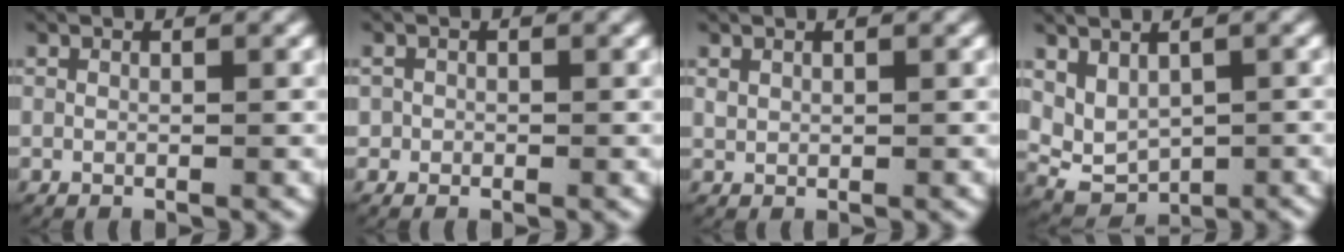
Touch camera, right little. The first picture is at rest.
{"total": 0.9, "force": [-0.2, 0.9, 0.1], "torque": [-0.004, -0.002, -0.005]}
{"total": 0.7, "force": [0.4, 0.5, 0.3], "torque": [-0.009, -0.001, 0.014]}
{"total": 6.7, "force": [-0.3, 5.7, 3.5], "torque": [-0.086, -0.029, 0.005]}